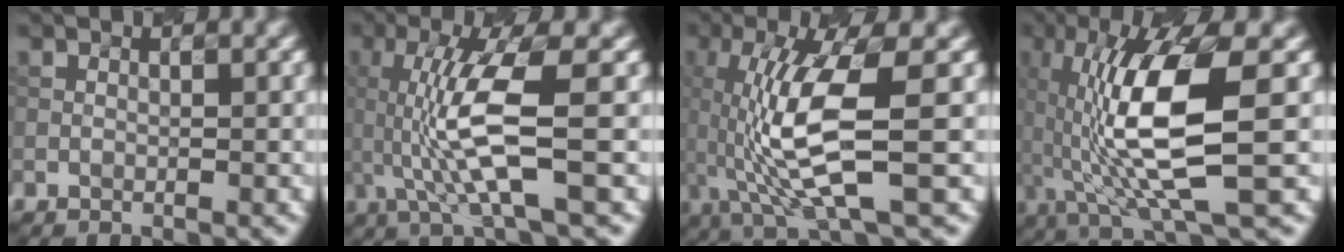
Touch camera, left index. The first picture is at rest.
{"total": 6.7, "force": [-0.5, 1.1, 6.6], "torque": [-0.137, 0.001, 0.008]}
{"total": 8.2, "force": [-1.2, 1.6, 7.9], "torque": [-0.158, 0.004, -0.007]}
{"total": 9.4, "force": [-0.8, 2.0, 9.1], "torque": [-0.172, 0.004, 0.002]}